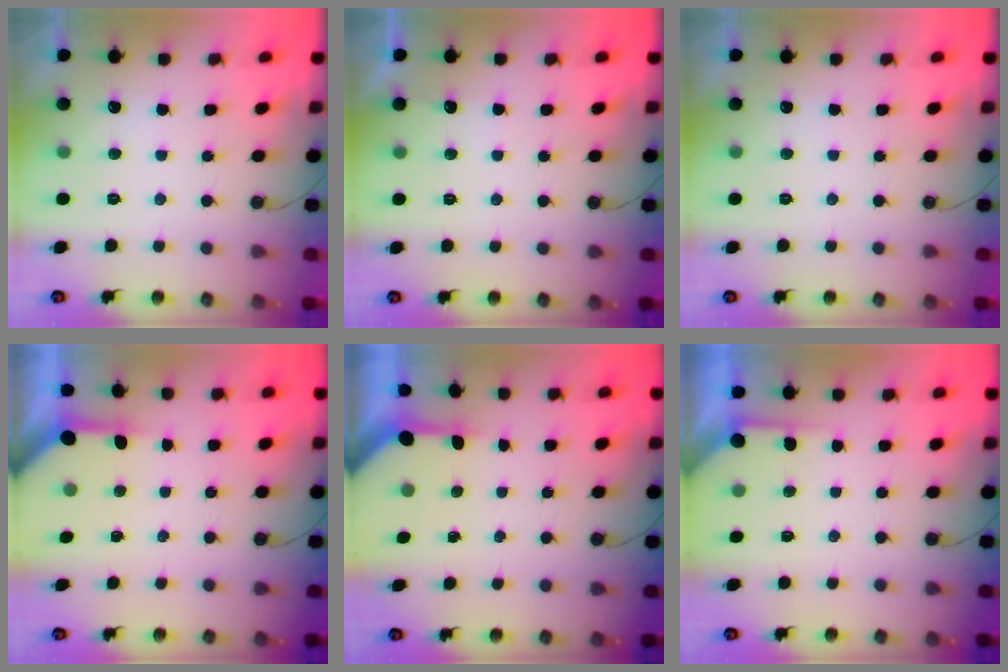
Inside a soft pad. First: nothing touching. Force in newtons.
{"total": 3.2, "press": 3.2, "slide": 0.4}
{"total": 0.0}
{"total": 3.6, "press": 3.6, "slide": 0.4}
{"total": 3.3, "press": 3.2, "slide": 0.3}
{"total": 2.9, "press": 2.8, "slide": 0.4}